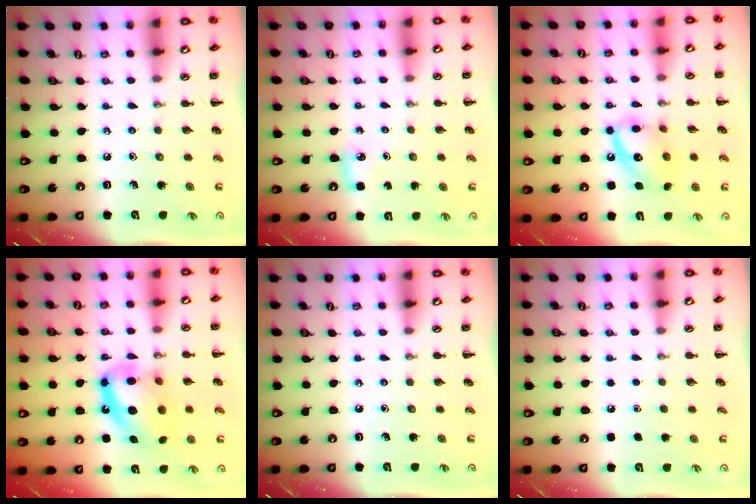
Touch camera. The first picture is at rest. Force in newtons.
{"total": 3.9, "press": 3.7, "slide": 1.2}
{"total": 12.7, "press": 12.7, "slide": 0.9}
{"total": 15.0, "press": 14.4, "slide": 4.1}
{"total": 0.0}
{"total": 1.6, "press": 1.6, "slide": 0.1}